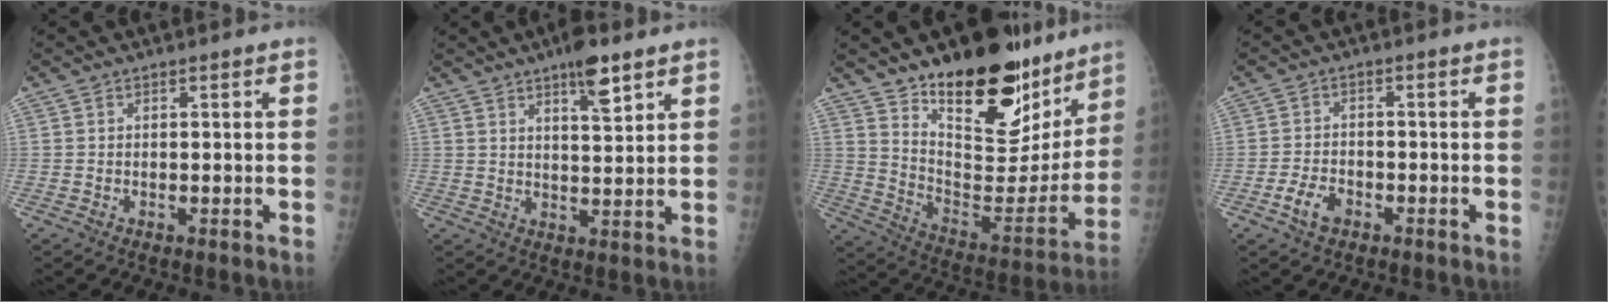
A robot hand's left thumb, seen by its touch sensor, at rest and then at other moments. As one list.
[{"total": 6.9, "force": [4.5, 1.8, 5.0], "torque": [-0.070, -0.024, 0.069]}, {"total": 26.8, "force": [18.6, 11.7, 15.3], "torque": [-0.180, -0.103, 0.296]}, {"total": 4.2, "force": [-2.2, 2.5, 2.5], "torque": [-0.044, 0.012, -0.041]}]